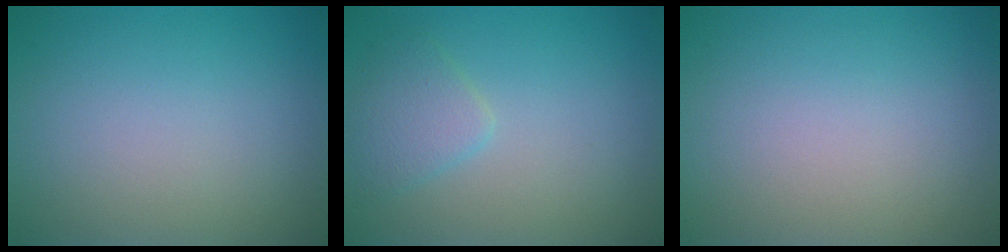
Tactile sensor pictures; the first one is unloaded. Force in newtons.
{"total": 2.2, "press": 2.2, "slide": 0.1}
{"total": 0.0}